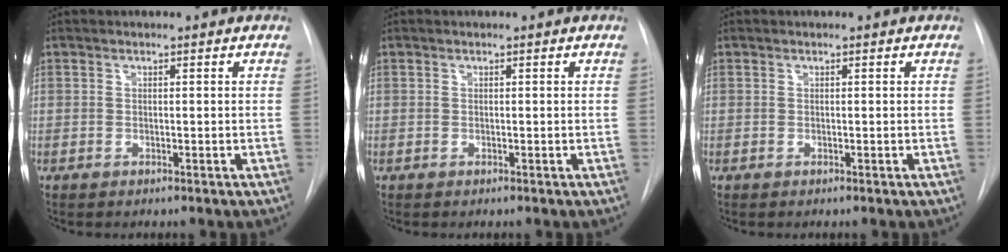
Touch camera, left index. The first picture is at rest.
{"total": 0.0}
{"total": 0.0}